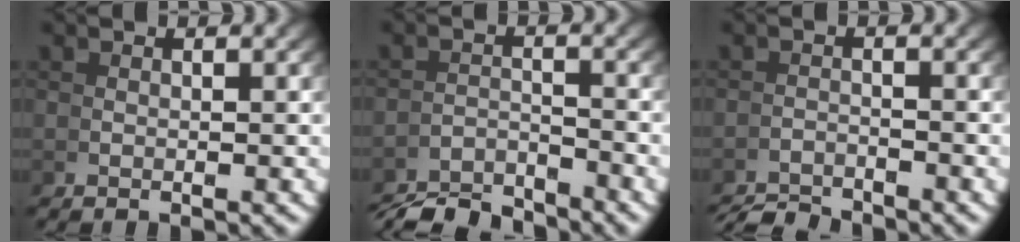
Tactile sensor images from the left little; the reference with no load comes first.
{"total": 5.3, "force": [-5.2, 0.6, 0.9], "torque": [0.005, -0.006, -0.091]}
{"total": 3.5, "force": [-3.5, -0.2, 0.0], "torque": [0.015, -0.007, -0.060]}